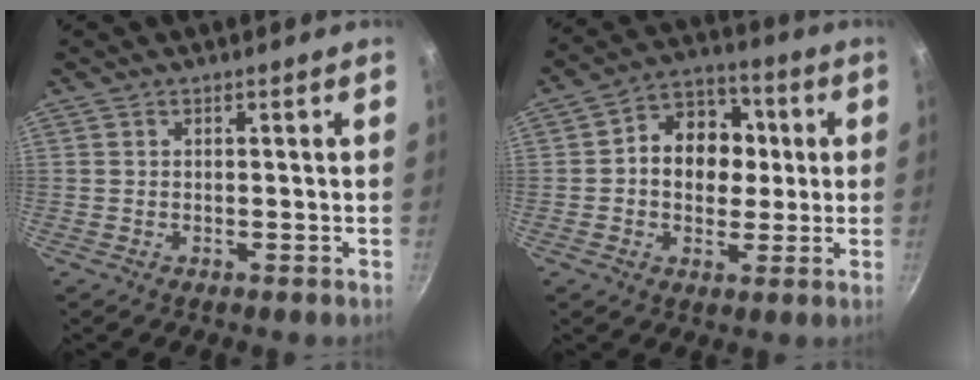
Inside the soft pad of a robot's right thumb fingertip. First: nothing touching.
{"total": 12.1, "force": [0.9, 9.6, 7.3], "torque": [-0.065, 0.019, -0.003]}